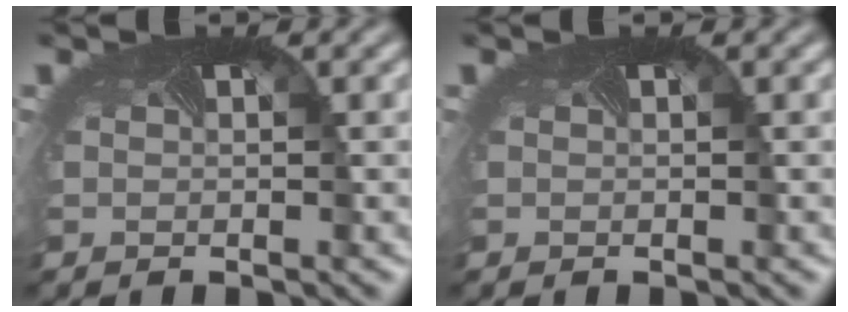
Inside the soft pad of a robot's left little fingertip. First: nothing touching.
{"total": 0.0}